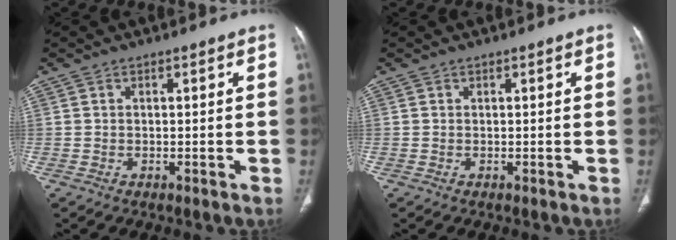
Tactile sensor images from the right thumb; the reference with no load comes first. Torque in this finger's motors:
{"motor_torque": [0.00, 0.00, -0.07, 0.07, 0.01]}